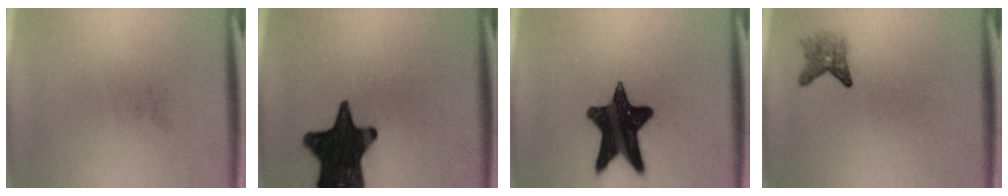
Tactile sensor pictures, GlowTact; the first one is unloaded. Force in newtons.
{"total": 18.8}
{"total": 15.6}
{"total": 2.4}